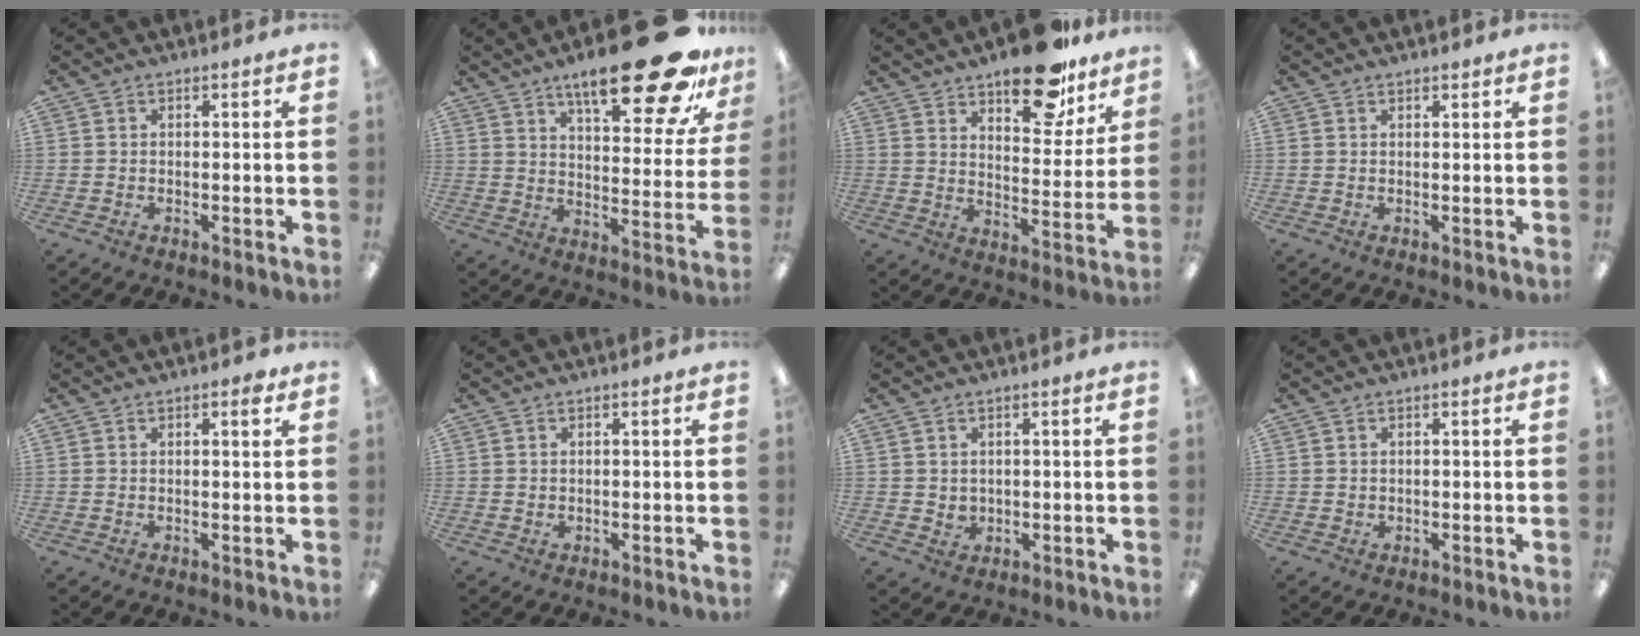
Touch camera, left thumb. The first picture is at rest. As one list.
[{"total": 24.1, "force": [16.0, 6.9, 16.6], "torque": [-0.242, -0.099, 0.255]}, {"total": 16.7, "force": [12.4, 7.0, 8.9], "torque": [-0.114, -0.074, 0.208]}, {"total": 0.9, "force": [0.8, 0.3, 0.1], "torque": [0.006, -0.003, 0.014]}, {"total": 1.9, "force": [1.2, 0.6, 1.4], "torque": [-0.014, -0.005, 0.016]}, {"total": 0.7, "force": [0.4, 0.6, 0.0], "torque": [0.000, 0.003, 0.007]}, {"total": 2.4, "force": [1.3, 1.9, 0.3], "torque": [-0.002, -0.005, 0.023]}, {"total": 0.8, "force": [0.3, 0.7, 0.0], "torque": [0.000, 0.004, 0.005]}]